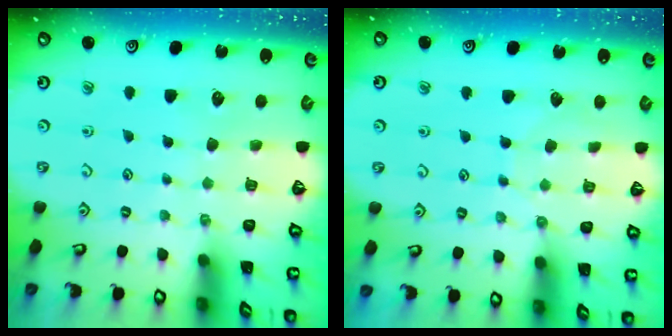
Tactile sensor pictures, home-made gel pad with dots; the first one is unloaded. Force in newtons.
{"total": 4.1, "press": 4.1, "slide": 0.4}